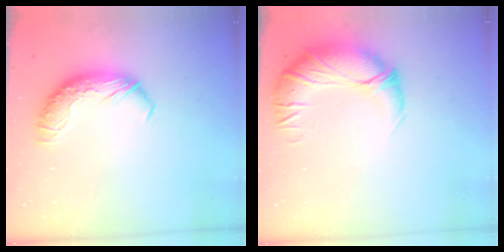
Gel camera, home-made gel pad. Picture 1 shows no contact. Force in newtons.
{"total": 2.5, "press": 0.4, "slide": 2.5}